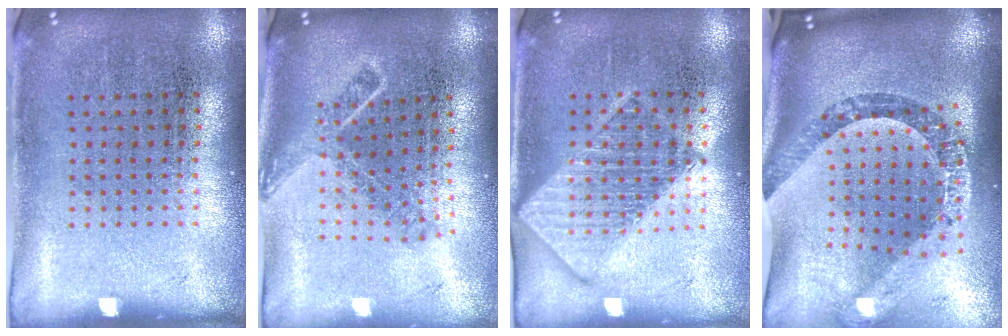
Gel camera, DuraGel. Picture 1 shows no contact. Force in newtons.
{"total": 1.7, "press": 1.2, "slide": 1.2}
{"total": 2.7, "press": 2.7, "slide": 0.3}
{"total": 2.8, "press": 2.1, "slide": 1.8}